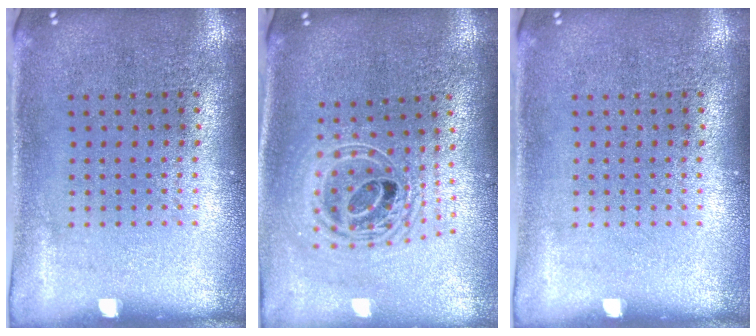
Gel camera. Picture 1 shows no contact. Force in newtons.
{"total": 2.2, "press": 1.7, "slide": 1.5}
{"total": 0.0}